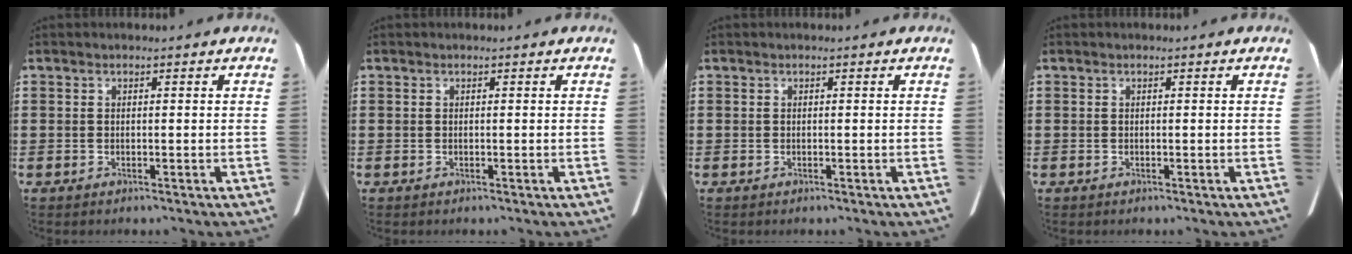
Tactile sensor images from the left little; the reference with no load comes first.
{"total": 0.0}
{"total": 0.0}
{"total": 0.0}